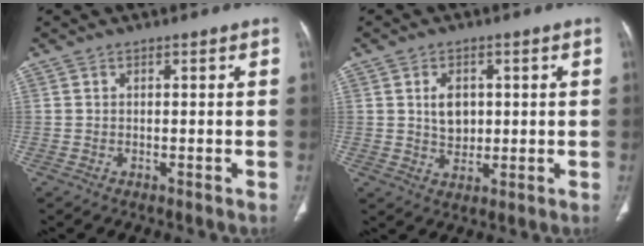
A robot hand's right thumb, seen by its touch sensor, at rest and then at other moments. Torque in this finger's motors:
{"motor_torque": [0.79, 0.55, 0.54, -0.15, 0.22]}